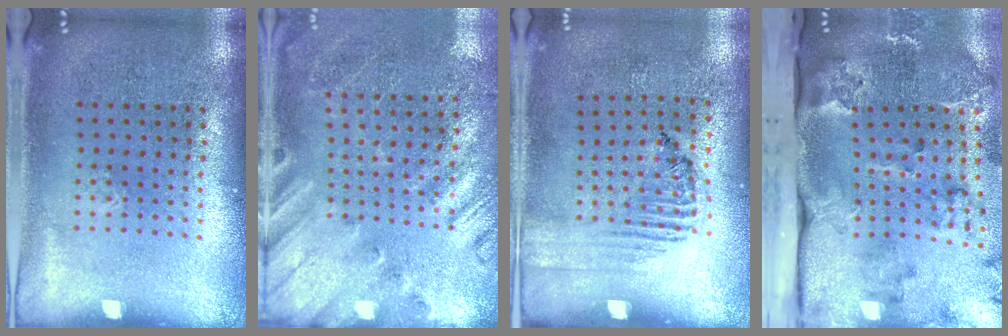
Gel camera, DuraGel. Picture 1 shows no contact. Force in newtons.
{"total": 2.4, "press": 2.0, "slide": 1.3}
{"total": 1.5, "press": 1.1, "slide": 1.0}
{"total": 3.7, "press": 2.6, "slide": 2.6}